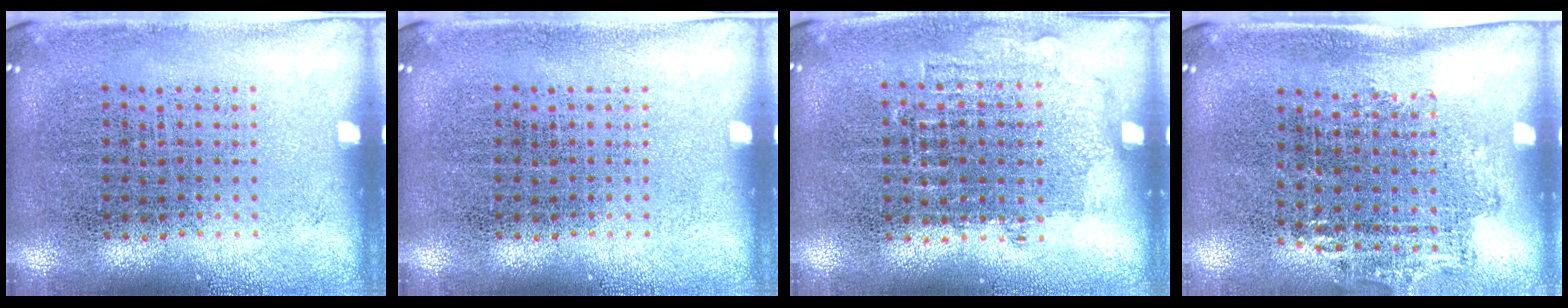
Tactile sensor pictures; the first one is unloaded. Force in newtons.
{"total": 0.0}
{"total": 0.7, "press": 0.7, "slide": 0.3}
{"total": 1.3, "press": 1.0, "slide": 0.8}